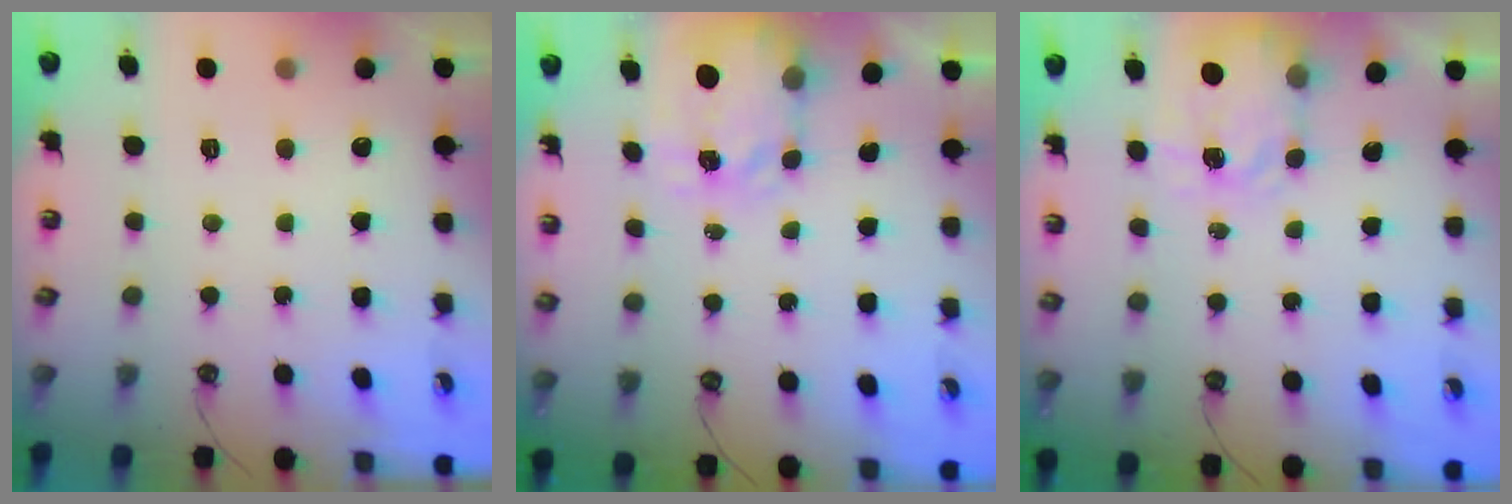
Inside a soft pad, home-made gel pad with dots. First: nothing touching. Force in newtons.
{"total": 3.5, "press": 3.5, "slide": 0.4}
{"total": 3.6, "press": 3.5, "slide": 0.5}